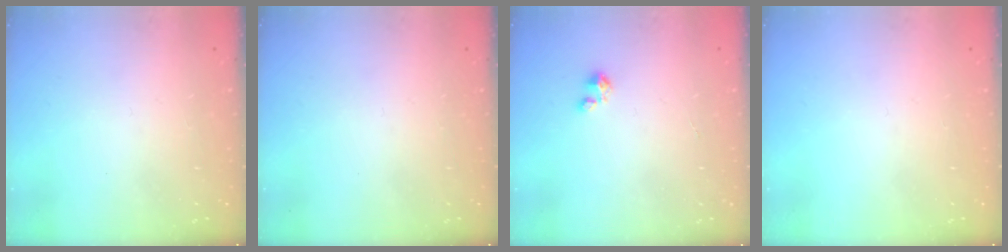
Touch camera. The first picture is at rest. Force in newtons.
{"total": 0.0}
{"total": 2.1, "press": 2.1, "slide": 0.2}
{"total": 0.0}